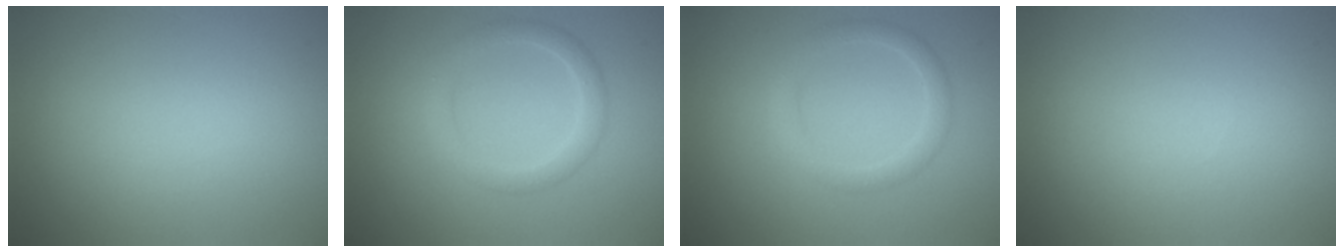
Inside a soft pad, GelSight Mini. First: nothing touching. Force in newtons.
{"total": 2.4, "press": 2.3, "slide": 0.1}
{"total": 2.1, "press": 2.1, "slide": 0.1}
{"total": 0.0}